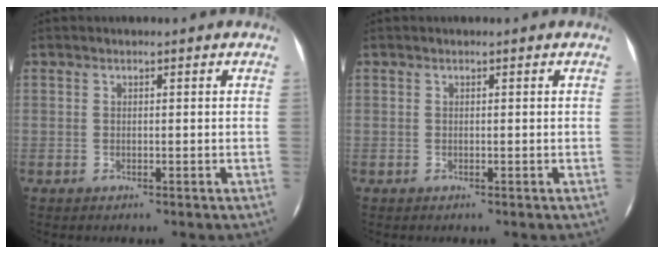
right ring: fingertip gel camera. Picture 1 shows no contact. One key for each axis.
{"total": 0.0}